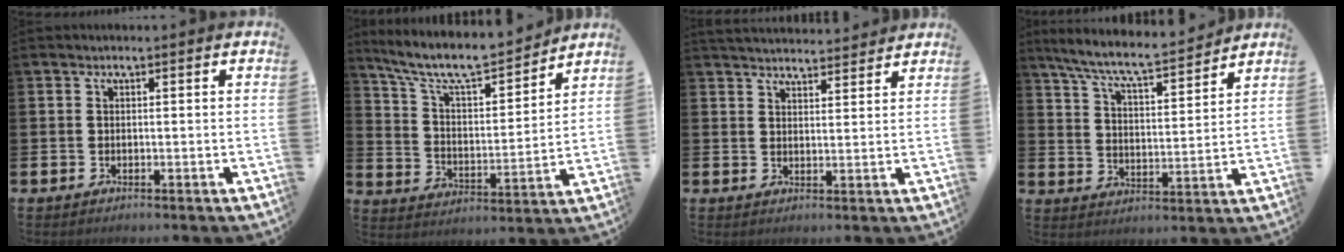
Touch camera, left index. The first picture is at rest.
{"total": 9.4, "force": [8.4, 2.2, 3.7], "torque": [-0.102, -0.057, 0.142]}
{"total": 3.8, "force": [3.7, 0.5, 0.1], "torque": [-0.008, -0.024, 0.067]}
{"total": 7.7, "force": [7.2, 0.6, 2.7], "torque": [-0.081, -0.051, 0.122]}